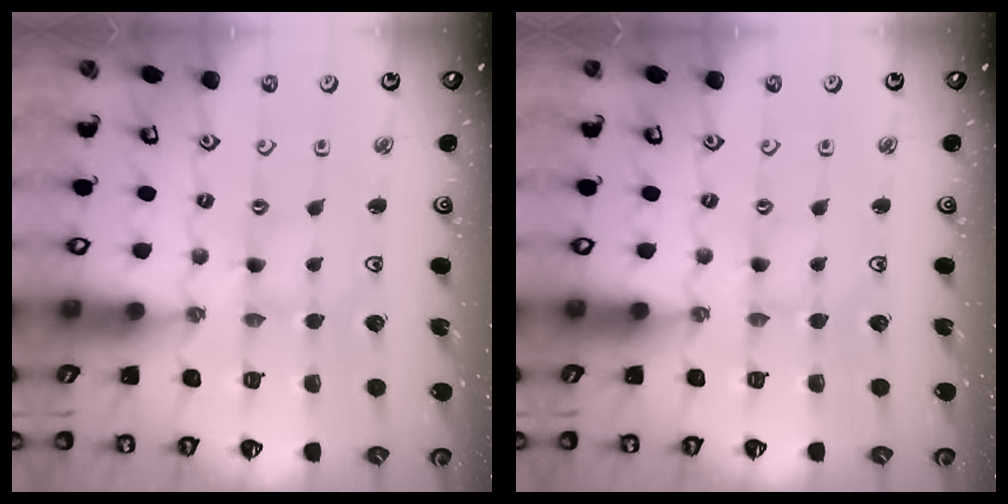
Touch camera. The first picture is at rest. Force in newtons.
{"total": 0.0}